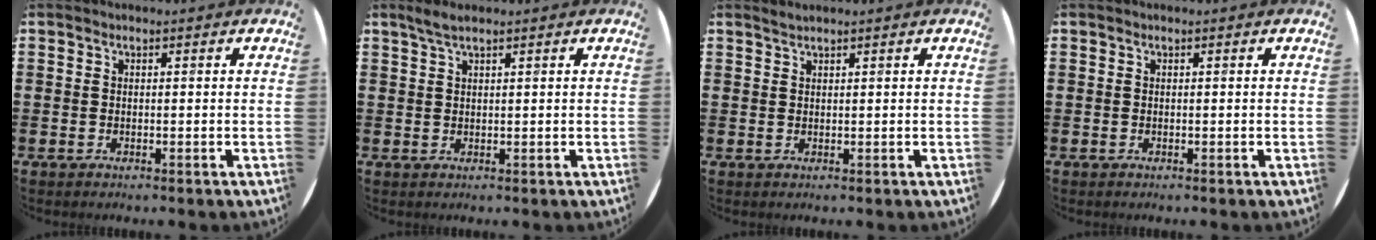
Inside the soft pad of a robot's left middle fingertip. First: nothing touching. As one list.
[{"total": 1.9, "force": [1.4, 0.1, 1.2], "torque": [-0.025, 0.004, 0.025]}, {"total": 0.8, "force": [0.8, -0.1, 0.1], "torque": [-0.003, -0.001, 0.015]}, {"total": 0.0}]